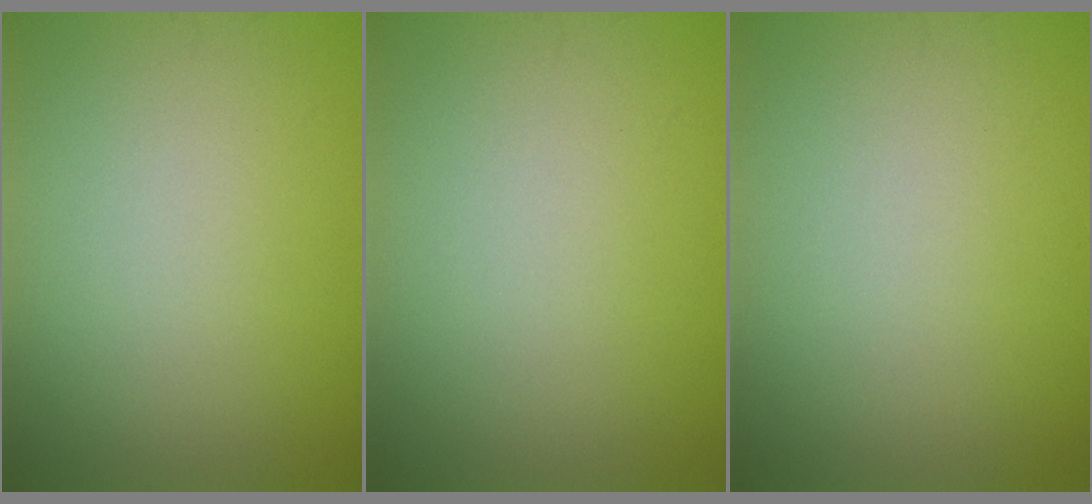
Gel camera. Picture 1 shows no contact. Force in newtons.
{"total": 0.0}
{"total": 0.0}